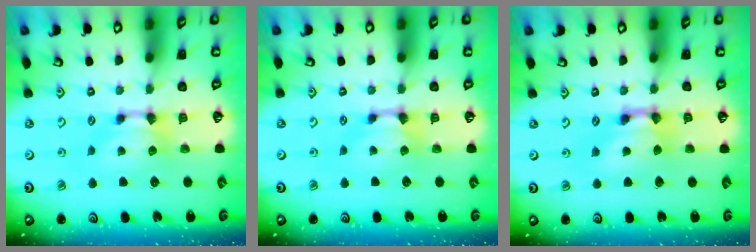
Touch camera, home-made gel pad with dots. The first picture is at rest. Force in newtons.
{"total": 0.9, "press": 0.3, "slide": 0.8}
{"total": 2.6, "press": 2.6, "slide": 0.2}